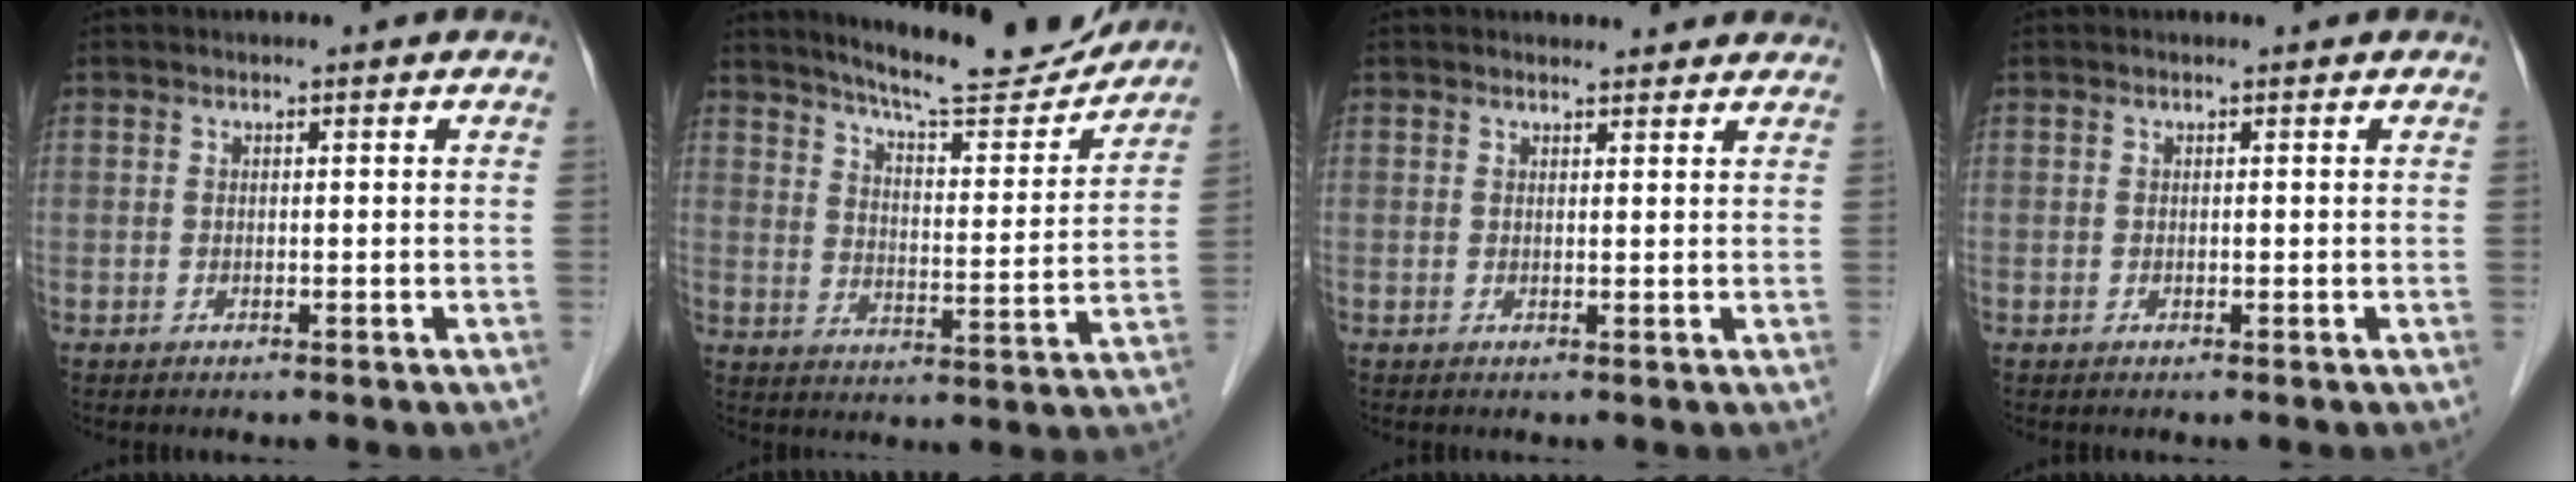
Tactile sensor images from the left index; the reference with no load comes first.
{"total": 15.7, "force": [14.6, 1.6, 5.4], "torque": [-0.084, -0.021, 0.202]}
{"total": 4.3, "force": [4.0, 1.3, 0.7], "torque": [-0.007, 0.011, 0.041]}
{"total": 0.0}